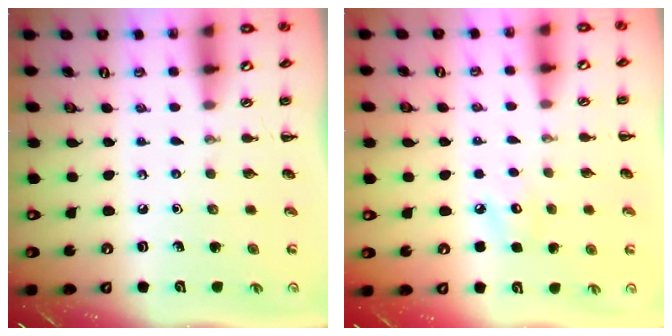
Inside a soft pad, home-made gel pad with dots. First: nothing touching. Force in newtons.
{"total": 5.5, "press": 5.2, "slide": 1.5}